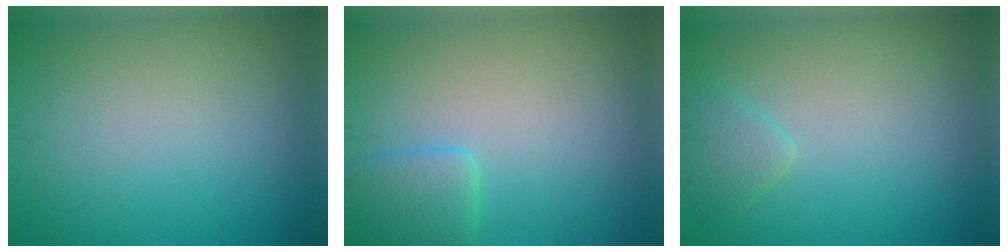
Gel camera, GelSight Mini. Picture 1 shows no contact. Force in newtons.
{"total": 2.6, "press": 2.6, "slide": 0.1}
{"total": 1.5, "press": 1.5, "slide": 0.0}